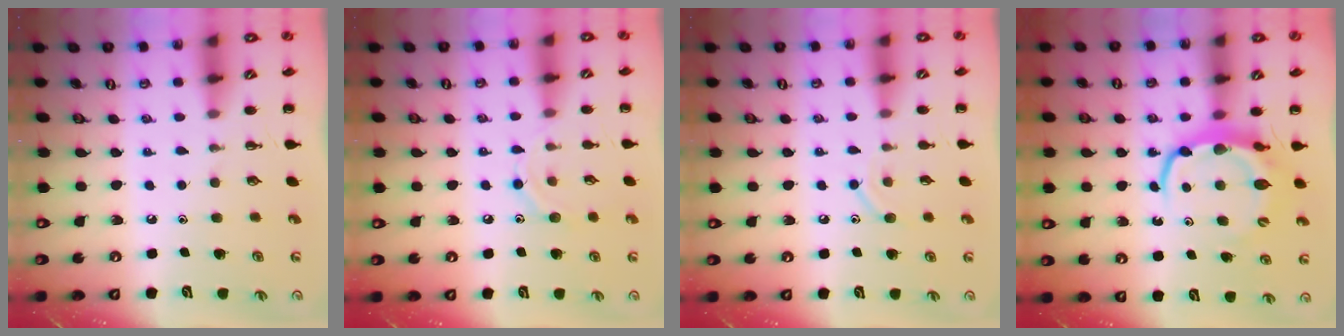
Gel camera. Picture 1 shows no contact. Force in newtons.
{"total": 7.0, "press": 6.9, "slide": 1.2}
{"total": 7.2, "press": 7.1, "slide": 1.5}
{"total": 7.4, "press": 7.3, "slide": 1.0}